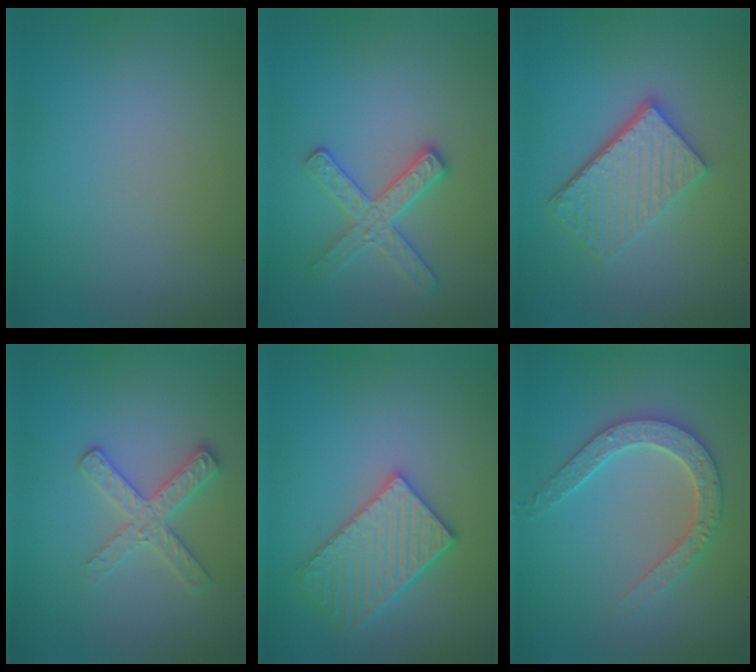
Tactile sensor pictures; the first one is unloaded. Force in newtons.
{"total": 2.8, "press": 2.7, "slide": 0.6}
{"total": 4.9, "press": 3.6, "slide": 3.3}
{"total": 2.7, "press": 2.6, "slide": 0.9}
{"total": 4.0, "press": 3.8, "slide": 1.4}
{"total": 3.2, "press": 3.1, "slide": 0.7}